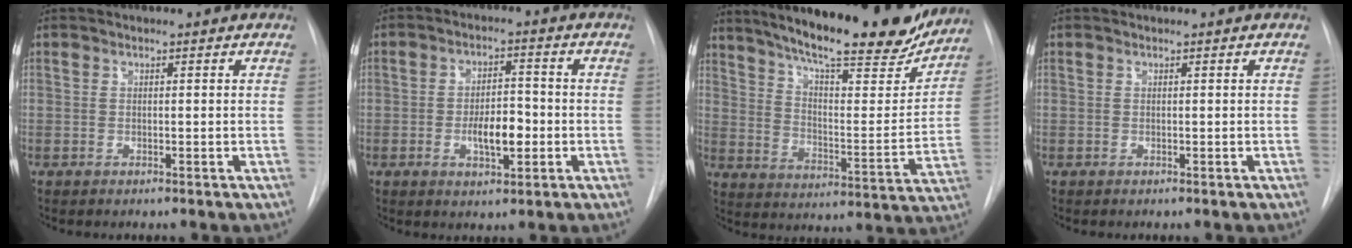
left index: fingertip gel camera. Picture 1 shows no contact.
{"total": 6.3, "force": [-1.6, 2.5, 5.6], "torque": [-0.096, 0.006, -0.022]}
{"total": 25.0, "force": [20.7, 4.4, 13.3], "torque": [-0.205, -0.023, 0.286]}
{"total": 0.0}